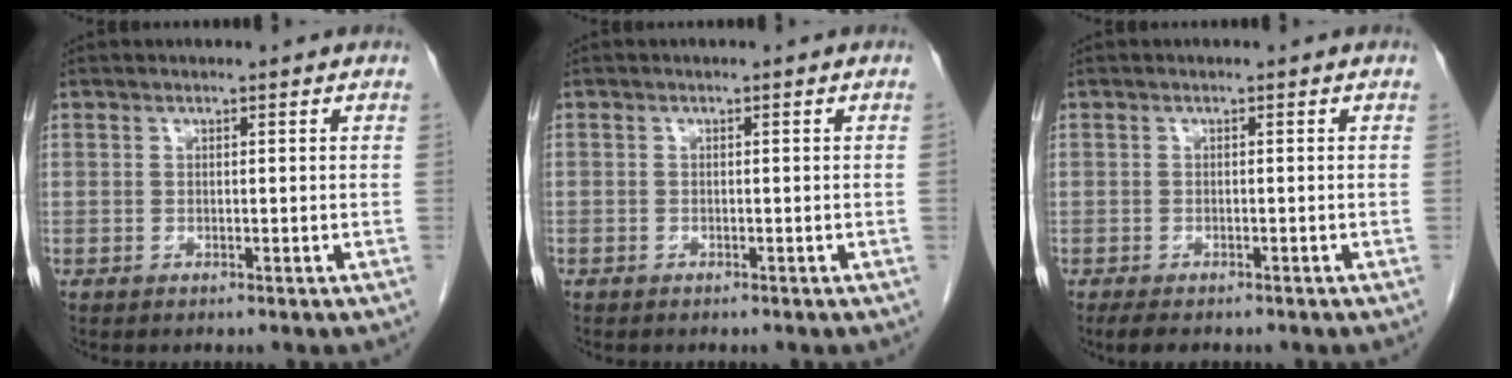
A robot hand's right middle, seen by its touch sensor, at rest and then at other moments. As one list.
[{"total": 0.0}, {"total": 3.1, "force": [-2.4, 1.1, 1.6], "torque": [-0.030, -0.008, -0.032]}]